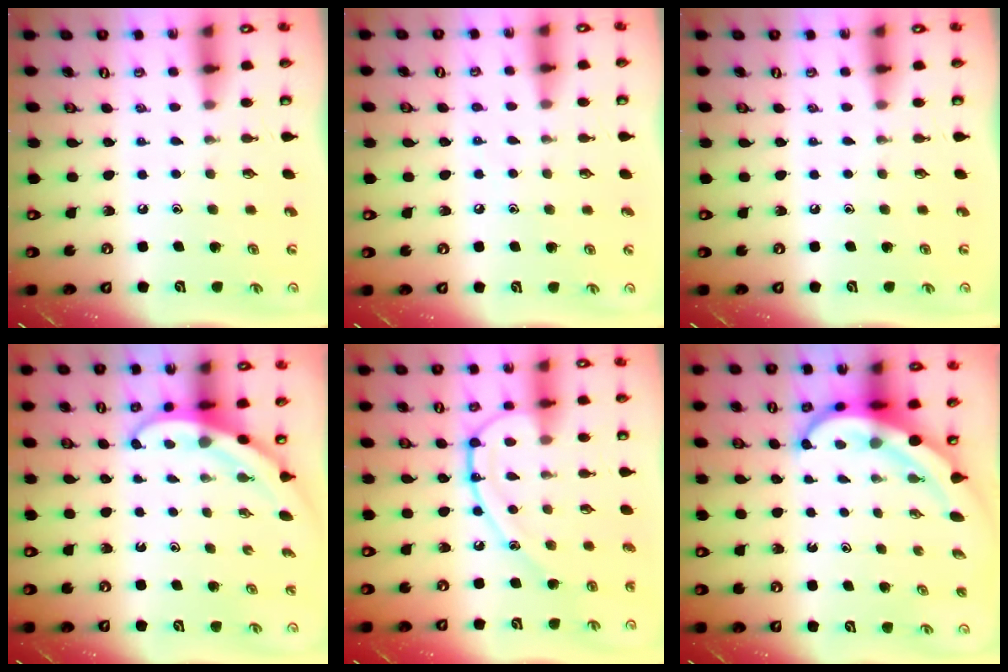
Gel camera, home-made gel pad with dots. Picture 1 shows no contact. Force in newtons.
{"total": 4.8, "press": 4.8, "slide": 0.6}
{"total": 0.0}
{"total": 3.7, "press": 3.7, "slide": 0.4}
{"total": 12.0, "press": 12.0, "slide": 0.7}
{"total": 8.1, "press": 8.1, "slide": 1.1}